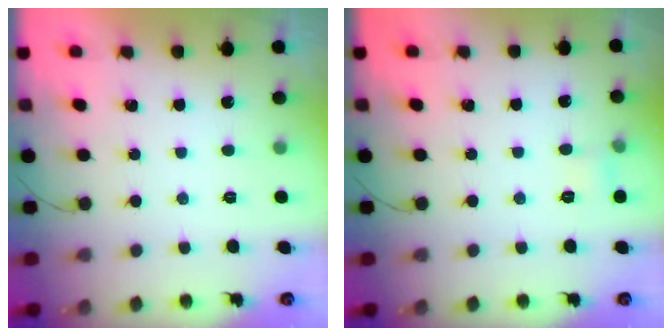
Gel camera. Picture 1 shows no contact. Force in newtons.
{"total": 3.7, "press": 3.5, "slide": 1.2}